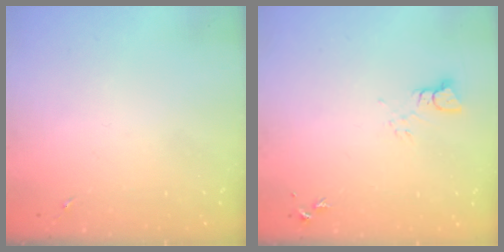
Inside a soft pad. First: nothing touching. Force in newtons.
{"total": 3.0, "press": 3.0, "slide": 0.2}